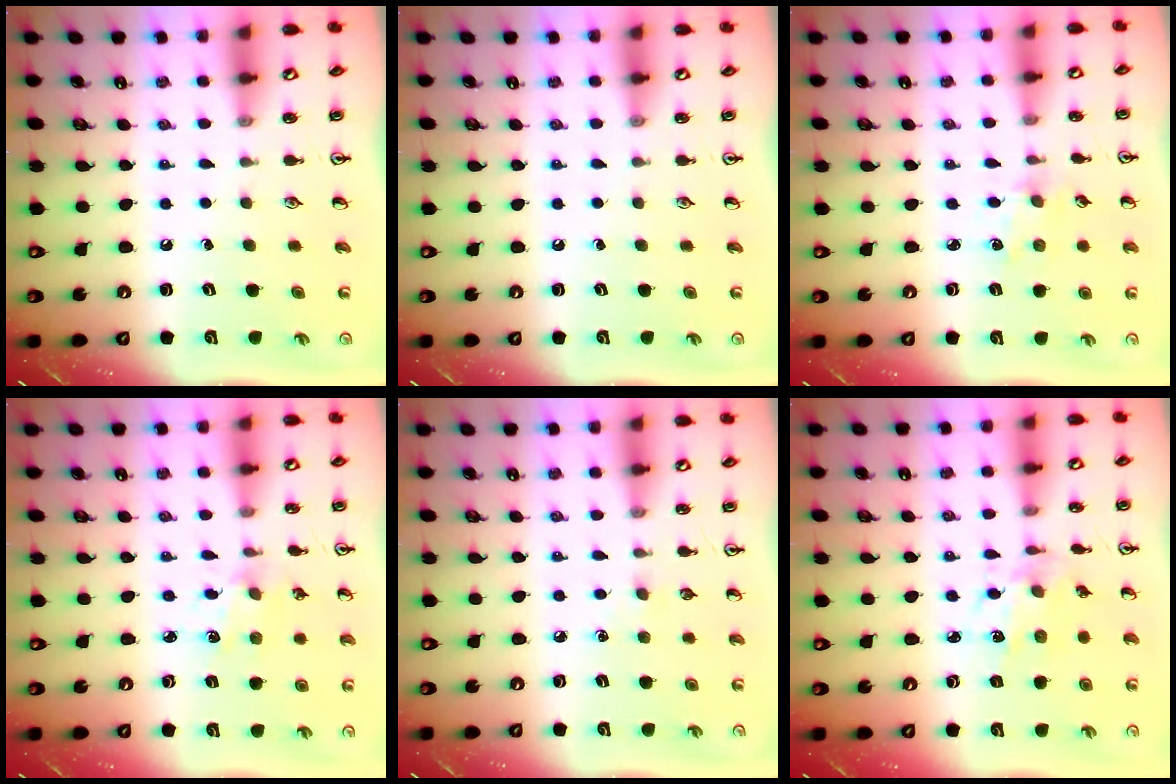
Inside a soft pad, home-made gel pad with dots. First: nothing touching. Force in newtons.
{"total": 0.0}
{"total": 2.5, "press": 2.4, "slide": 0.4}
{"total": 2.1, "press": 2.1, "slide": 0.4}
{"total": 3.9, "press": 3.9, "slide": 0.6}
{"total": 5.3, "press": 5.1, "slide": 1.5}